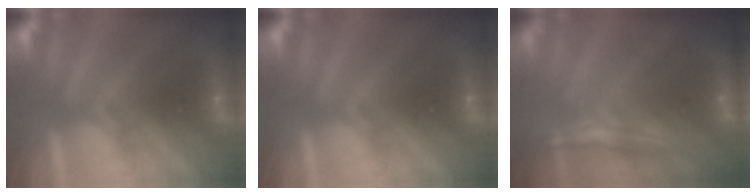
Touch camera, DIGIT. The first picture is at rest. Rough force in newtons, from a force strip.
{"total": 0.0}
{"total": 7.3}